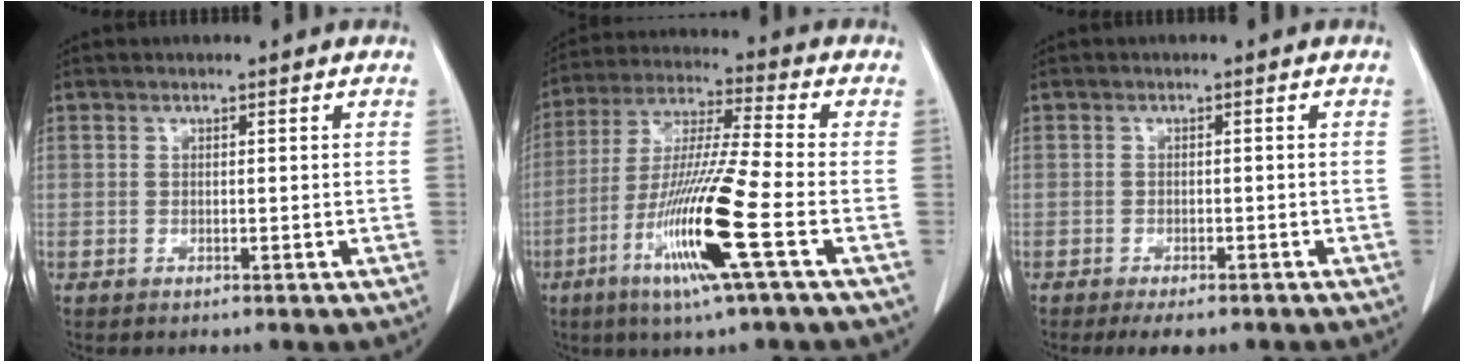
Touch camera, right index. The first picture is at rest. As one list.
[{"total": 15.4, "force": [-5.8, -0.9, 14.2], "torque": [-0.289, -0.023, -0.114]}, {"total": 4.2, "force": [-3.3, 1.5, 2.2], "torque": [-0.020, -0.004, -0.043]}]